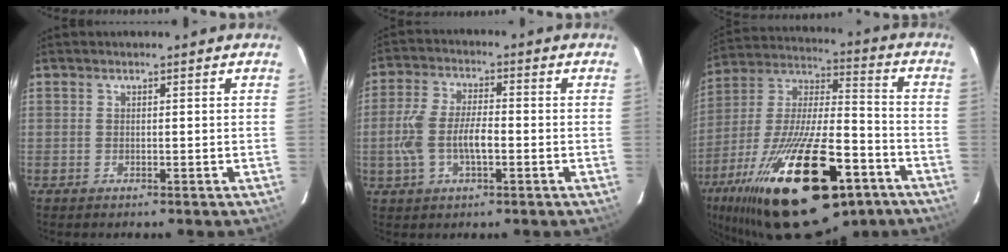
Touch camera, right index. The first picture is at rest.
{"total": 8.6, "force": [-1.9, 3.7, 7.5], "torque": [-0.159, 0.004, -0.034]}
{"total": 32.3, "force": [-18.3, 11.9, 23.8], "torque": [-0.452, -0.034, -0.290]}